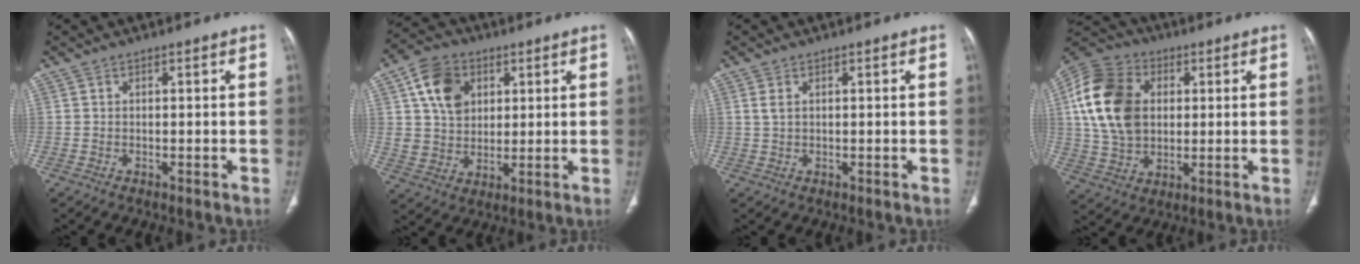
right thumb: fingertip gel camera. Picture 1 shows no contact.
{"total": 11.7, "force": [4.3, 9.0, 6.2], "torque": [-0.082, -0.007, 0.080]}
{"total": 1.7, "force": [0.7, 0.9, 1.3], "torque": [-0.027, 0.005, 0.020]}
{"total": 18.2, "force": [2.9, 13.3, 12.0], "torque": [-0.222, 0.010, 0.052]}